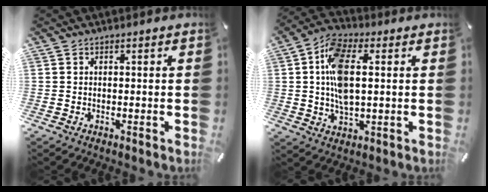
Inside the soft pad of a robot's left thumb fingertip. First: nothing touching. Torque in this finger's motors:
{"motor_torque": [0.40, 0.02, 0.59, 0.31, 0.10]}